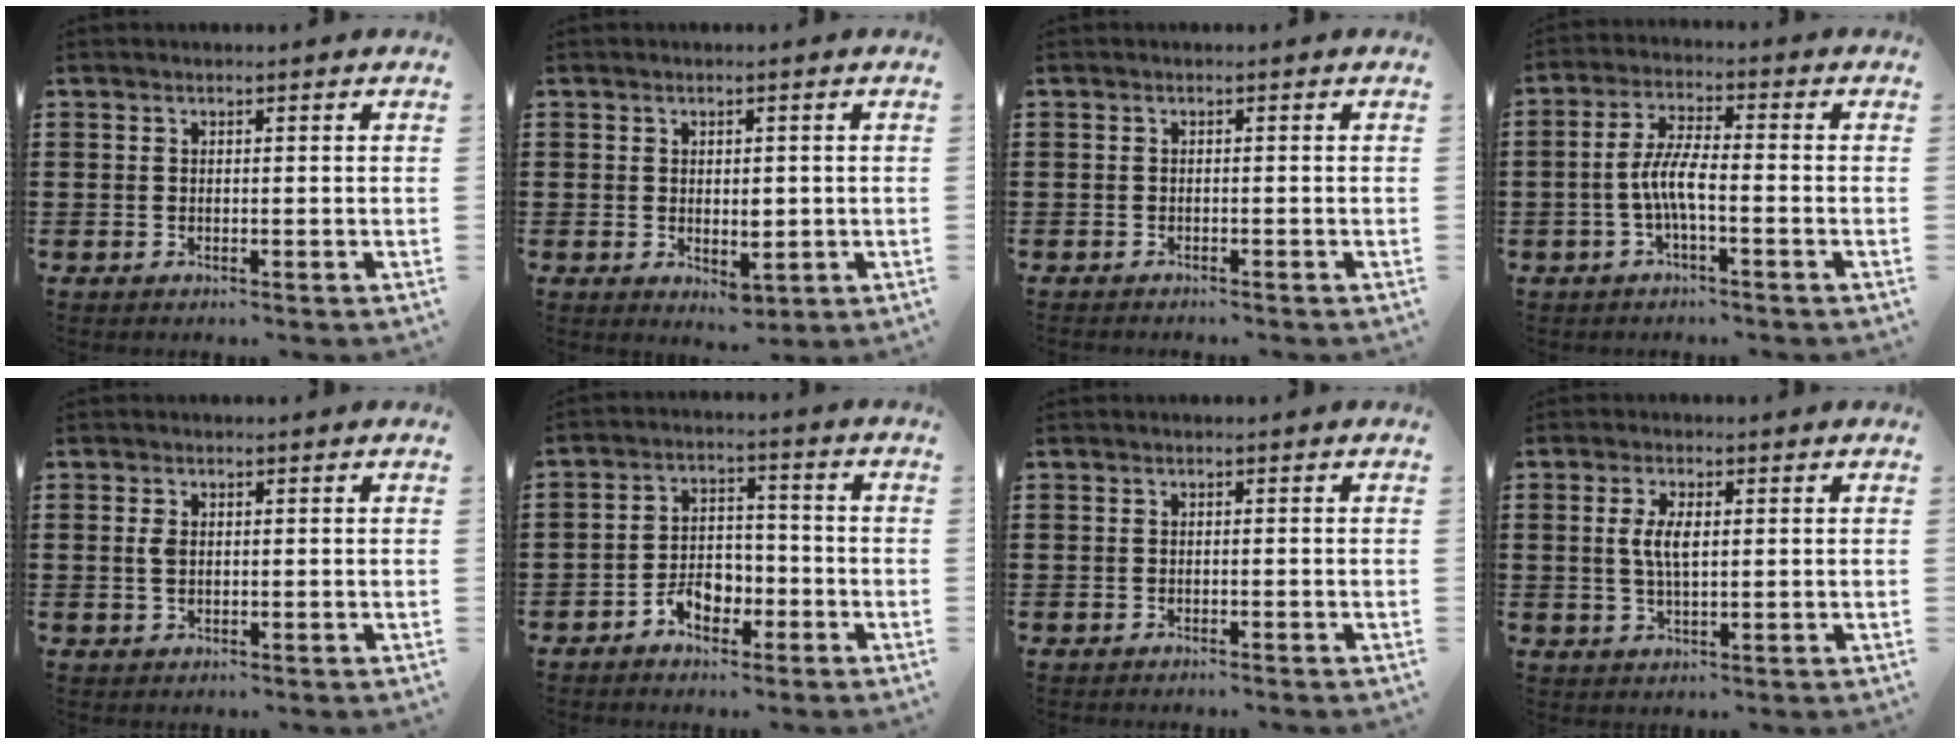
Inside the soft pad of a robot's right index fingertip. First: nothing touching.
{"total": 2.6, "force": [0.1, 1.6, 2.0], "torque": [-0.032, -0.001, 0.000]}
{"total": 0.6, "force": [-0.6, -0.1, 0.0], "torque": [-0.001, -0.003, -0.013]}
{"total": 5.6, "force": [-1.7, 1.1, 5.2], "torque": [-0.119, -0.008, -0.040]}
{"total": 2.0, "force": [0.2, 1.1, 1.6], "torque": [-0.044, 0.002, 0.000]}
{"total": 5.2, "force": [-3.1, 3.2, 2.7], "torque": [-0.055, 0.008, -0.058]}
{"total": 0.5, "force": [-0.5, -0.1, 0.1], "torque": [-0.003, -0.001, -0.010]}
{"total": 4.3, "force": [0.6, 1.7, 4.0], "torque": [-0.080, 0.008, 0.007]}